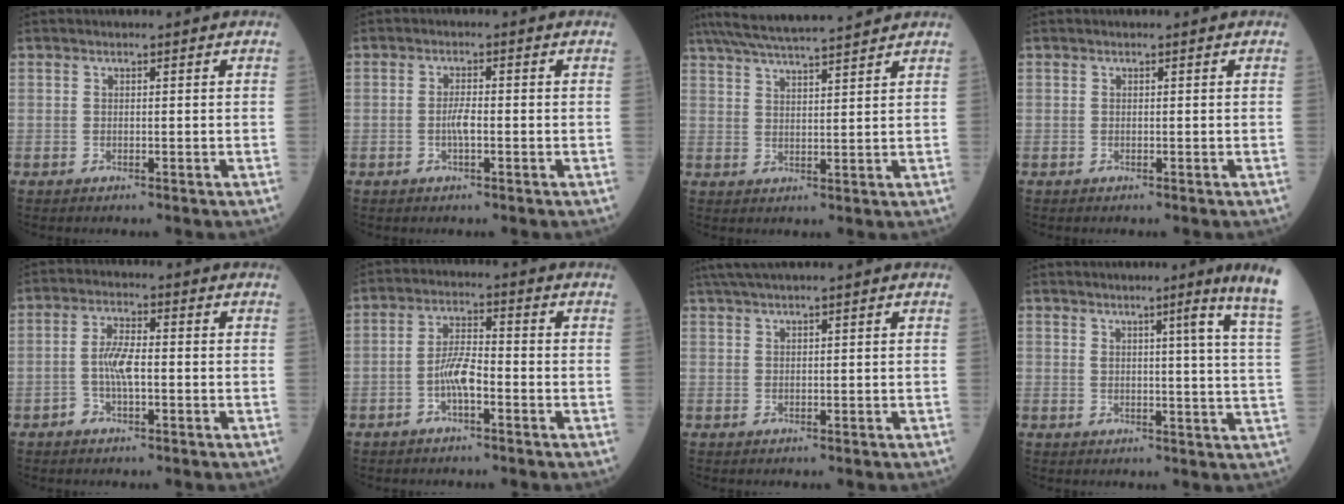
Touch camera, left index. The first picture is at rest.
{"total": 2.3, "force": [-0.7, 0.4, 2.1], "torque": [-0.046, -0.001, -0.014]}
{"total": 13.2, "force": [11.8, 0.6, 5.9], "torque": [-0.113, 0.032, 0.185]}
{"total": 0.0}
{"total": 4.4, "force": [-1.0, 1.4, 4.0], "torque": [-0.087, 0.007, -0.021]}
{"total": 4.9, "force": [-2.0, 1.2, 4.3], "torque": [-0.091, 0.008, -0.040]}
{"total": 3.1, "force": [2.5, -0.7, 1.8], "torque": [-0.037, 0.021, 0.053]}
{"total": 9.9, "force": [7.2, -2.3, 6.3], "torque": [-0.077, -0.054, 0.057]}